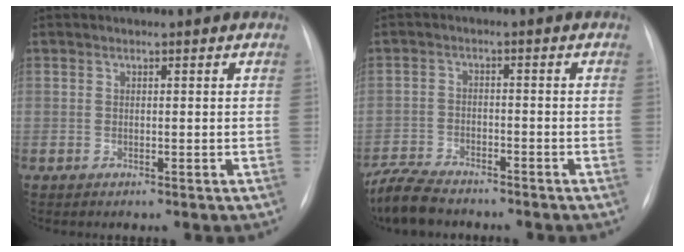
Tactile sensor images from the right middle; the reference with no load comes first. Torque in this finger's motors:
{"motor_torque": [0.66, -0.66, 0.04, 0.04]}